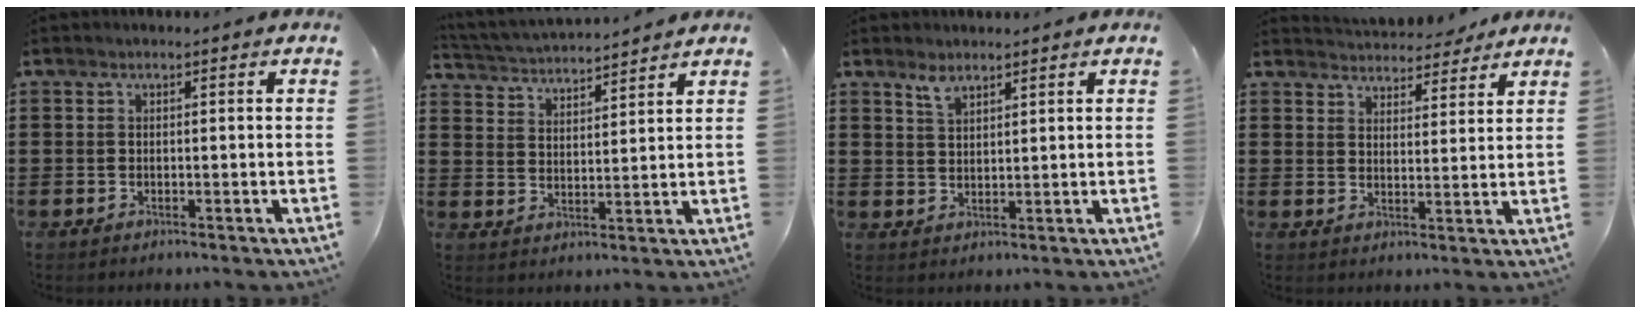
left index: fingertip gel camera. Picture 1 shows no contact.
{"total": 3.7, "force": [3.7, -0.1, 0.2], "torque": [-0.022, -0.024, 0.061]}
{"total": 2.8, "force": [2.3, 1.0, 1.3], "torque": [-0.032, 0.002, 0.043]}
{"total": 4.5, "force": [4.4, 1.0, 0.2], "torque": [-0.012, -0.019, 0.078]}